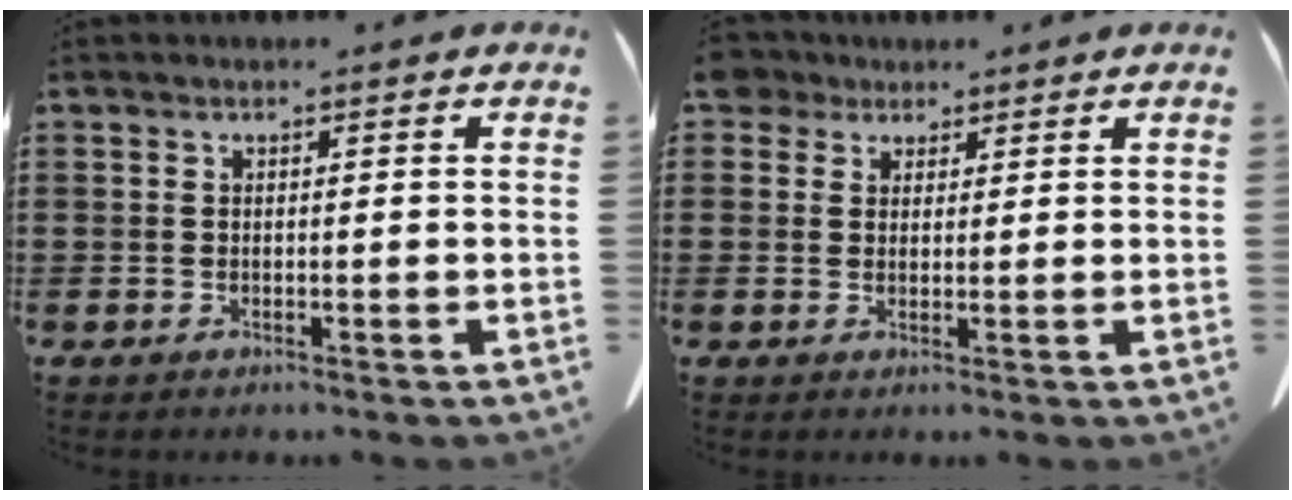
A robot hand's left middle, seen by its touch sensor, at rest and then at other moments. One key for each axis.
{"total": 3.2, "fx": 2.4, "fy": 2.0, "fz": 0.7, "tx": -0.018, "ty": 0.007, "tz": 0.045}